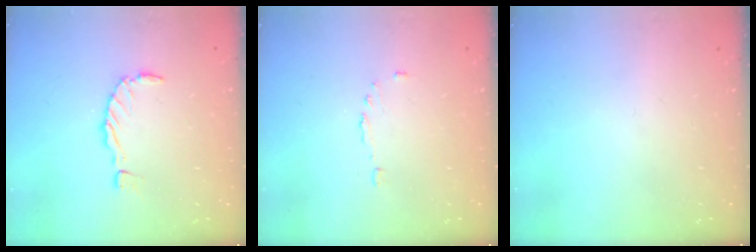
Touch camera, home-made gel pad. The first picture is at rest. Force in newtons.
{"total": 2.9, "press": 2.9, "slide": 0.5}
{"total": 0.0}